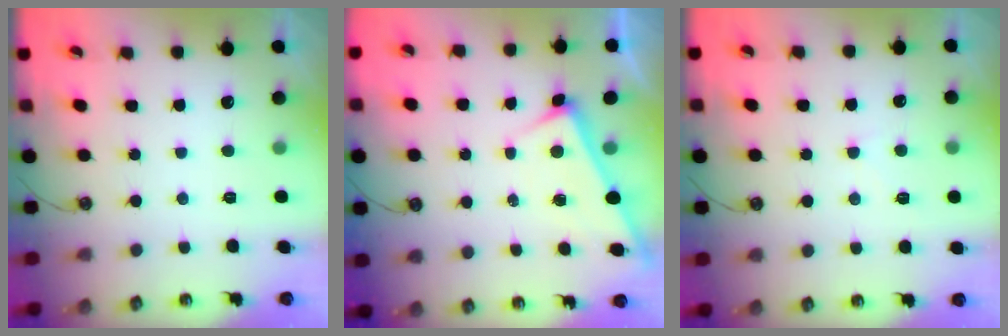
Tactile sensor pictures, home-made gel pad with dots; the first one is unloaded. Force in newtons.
{"total": 4.2, "press": 4.2, "slide": 0.2}
{"total": 2.6, "press": 2.6, "slide": 0.4}